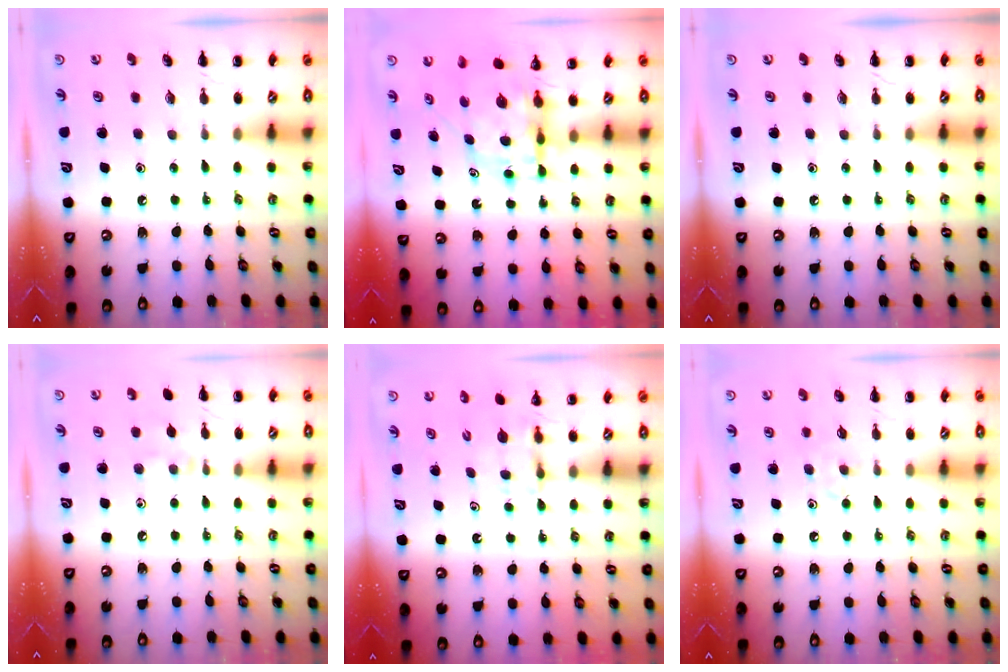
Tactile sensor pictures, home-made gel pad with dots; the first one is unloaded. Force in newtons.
{"total": 5.5, "press": 5.4, "slide": 0.8}
{"total": 0.0}
{"total": 7.2, "press": 6.9, "slide": 1.8}
{"total": 3.6, "press": 3.3, "slide": 1.3}
{"total": 6.5, "press": 6.3, "slide": 1.6}